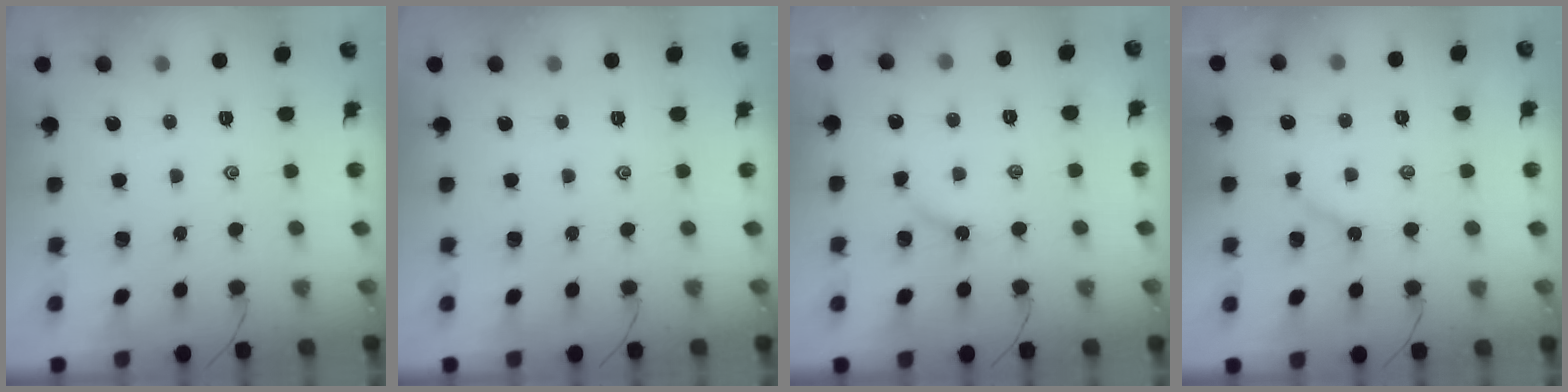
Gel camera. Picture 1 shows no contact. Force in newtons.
{"total": 0.0}
{"total": 3.7, "press": 3.7, "slide": 0.5}
{"total": 2.9, "press": 2.9, "slide": 0.4}